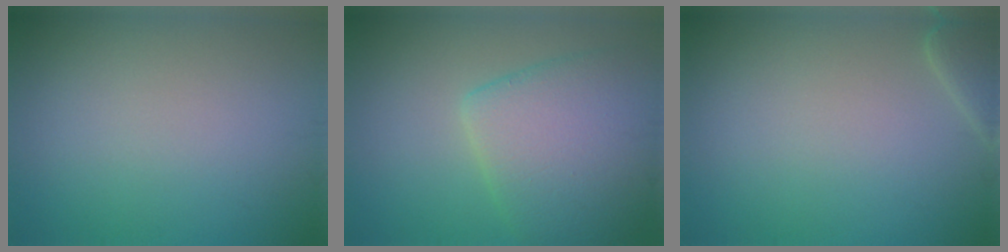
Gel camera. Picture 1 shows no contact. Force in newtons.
{"total": 7.1, "press": 7.1, "slide": 0.2}
{"total": 2.4, "press": 2.3, "slide": 0.4}